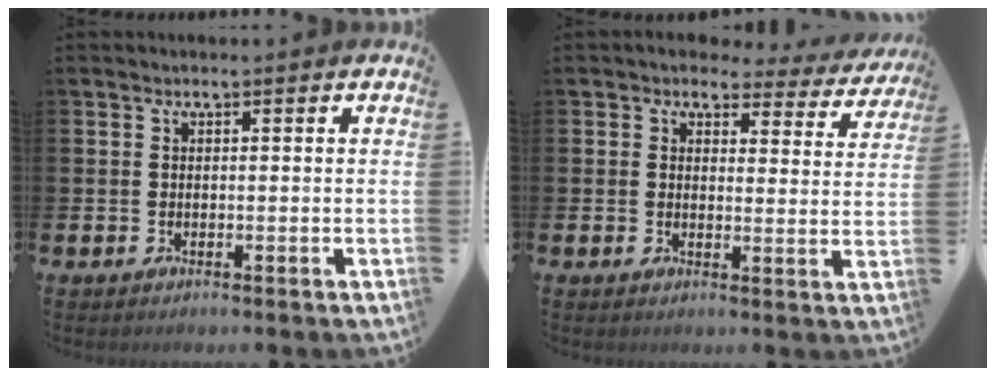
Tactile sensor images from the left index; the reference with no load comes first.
{"total": 2.8, "force": [2.3, 1.5, 0.3], "torque": [0.002, -0.024, 0.032]}